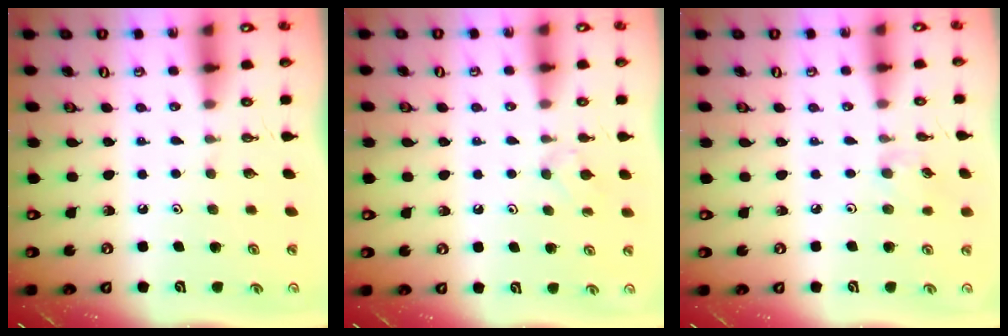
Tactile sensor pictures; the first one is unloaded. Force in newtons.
{"total": 3.5, "press": 3.5, "slide": 0.6}
{"total": 3.4, "press": 3.4, "slide": 0.5}